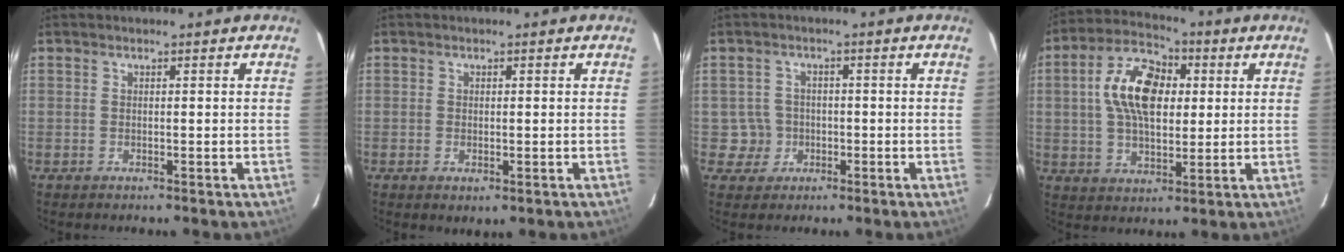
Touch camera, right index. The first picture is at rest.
{"total": 1.5, "force": [-0.3, 1.0, 1.1], "torque": [-0.021, -0.005, -0.004]}
{"total": 4.1, "force": [-1.0, 4.0, -0.1], "torque": [-0.001, 0.021, -0.011]}
{"total": 13.9, "force": [2.6, 8.1, 10.9], "torque": [-0.200, 0.029, 0.043]}